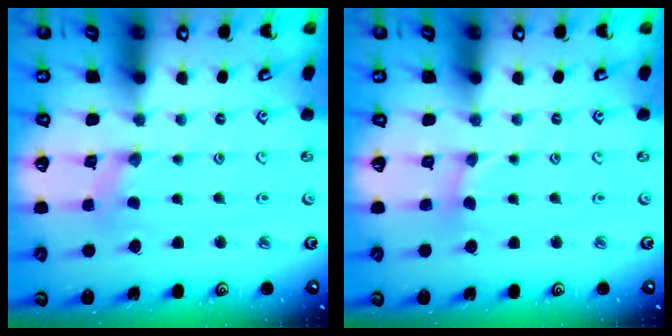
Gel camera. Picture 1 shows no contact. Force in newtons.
{"total": 1.7, "press": 1.7, "slide": 0.3}